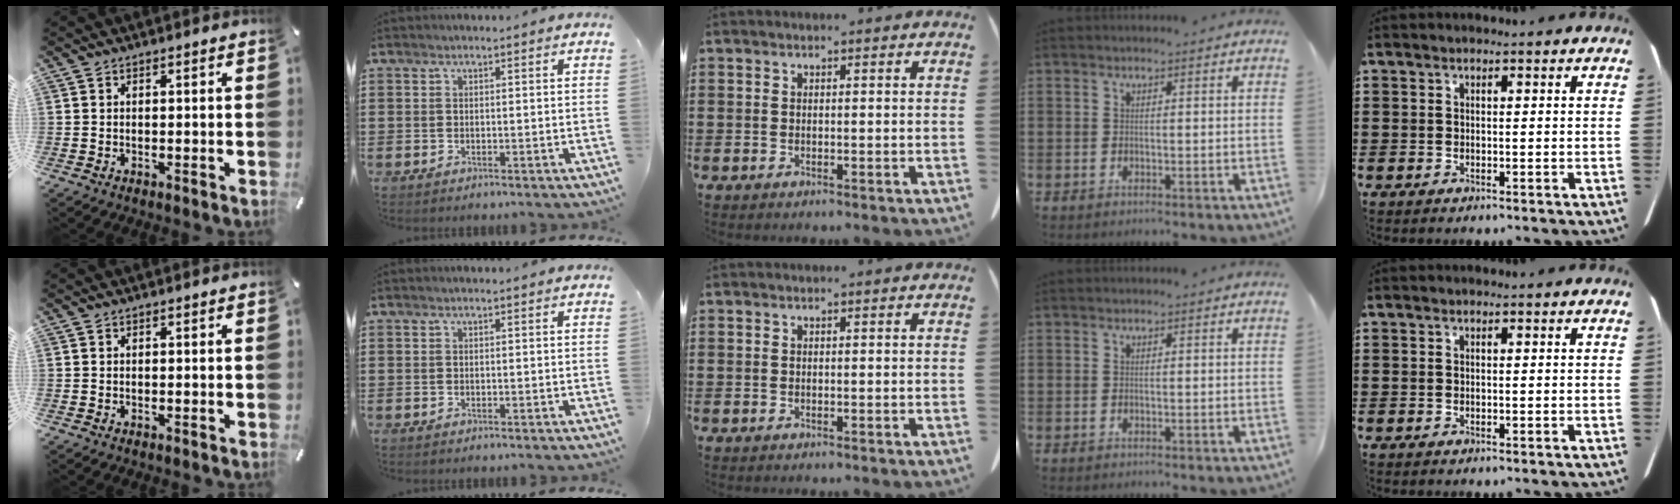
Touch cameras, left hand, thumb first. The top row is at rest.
{}